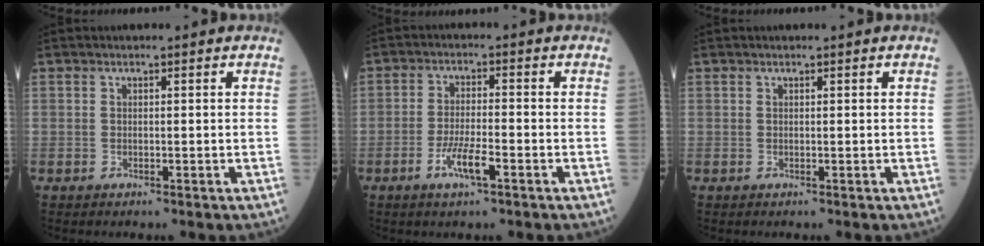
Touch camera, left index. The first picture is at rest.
{"total": 4.9, "force": [-2.6, 0.6, 4.1], "torque": [-0.083, -0.003, -0.052]}
{"total": 0.0}